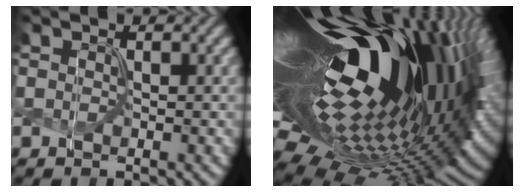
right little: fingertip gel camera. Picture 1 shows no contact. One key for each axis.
{"total": 22.6, "fx": 6.0, "fy": 9.1, "fz": 19.8, "tx": -0.338, "ty": 0.009, "tz": 0.084}